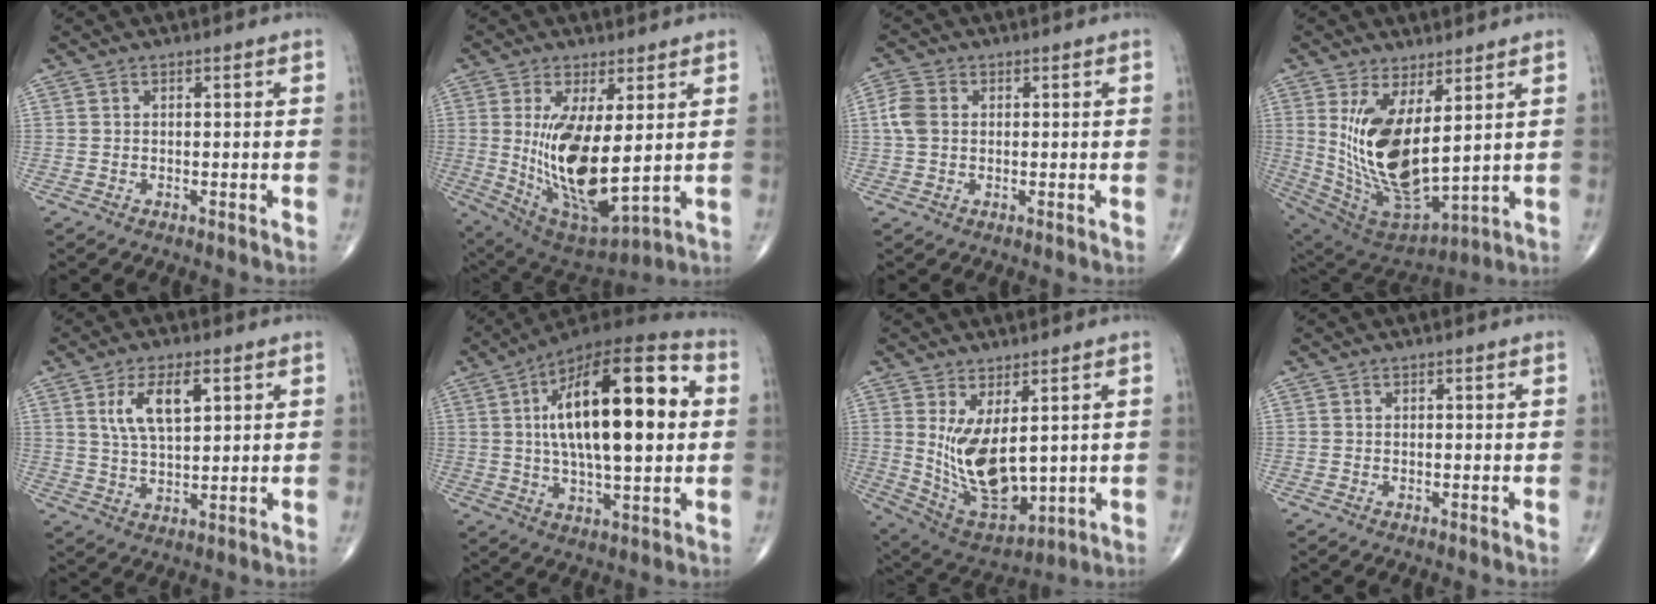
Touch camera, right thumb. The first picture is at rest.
{"total": 16.8, "force": [1.2, 6.4, 15.5], "torque": [-0.279, -0.032, 0.046]}
{"total": 4.3, "force": [0.4, 3.2, 2.9], "torque": [-0.070, 0.008, 0.004]}
{"total": 17.7, "force": [3.8, 7.7, 15.4], "torque": [-0.288, -0.037, 0.099]}
{"total": 8.8, "force": [3.3, 3.7, 7.2], "torque": [-0.128, -0.009, 0.066]}
{"total": 25.1, "force": [3.9, 9.4, 22.9], "torque": [-0.367, 0.015, 0.050]}
{"total": 13.7, "force": [2.0, 6.6, 11.8], "torque": [-0.198, -0.030, 0.064]}
{"total": 0.0}